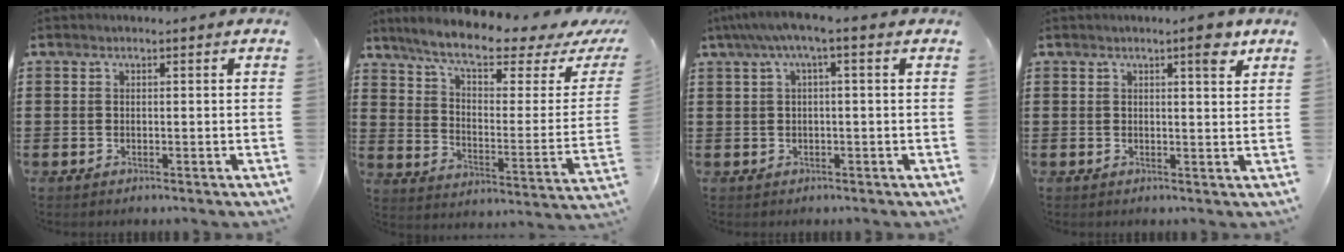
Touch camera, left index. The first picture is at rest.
{"total": 8.7, "force": [6.8, 0.9, 5.4], "torque": [-0.115, -0.044, 0.111]}
{"total": 3.1, "force": [-0.1, 0.3, 3.1], "torque": [-0.063, 0.000, -0.008]}
{"total": 4.1, "force": [2.6, 0.5, 3.1], "torque": [-0.042, -0.005, 0.040]}